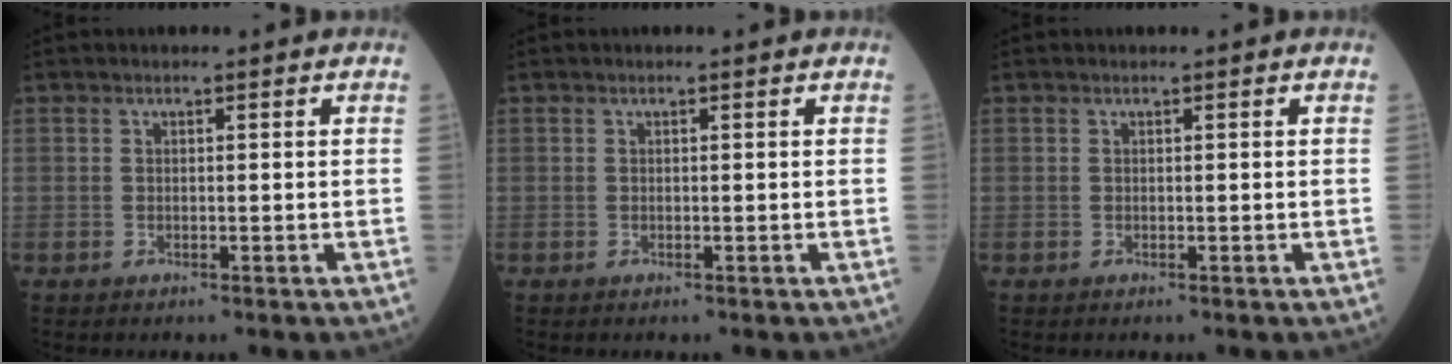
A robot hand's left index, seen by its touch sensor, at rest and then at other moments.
{"total": 0.0}
{"total": 0.0}